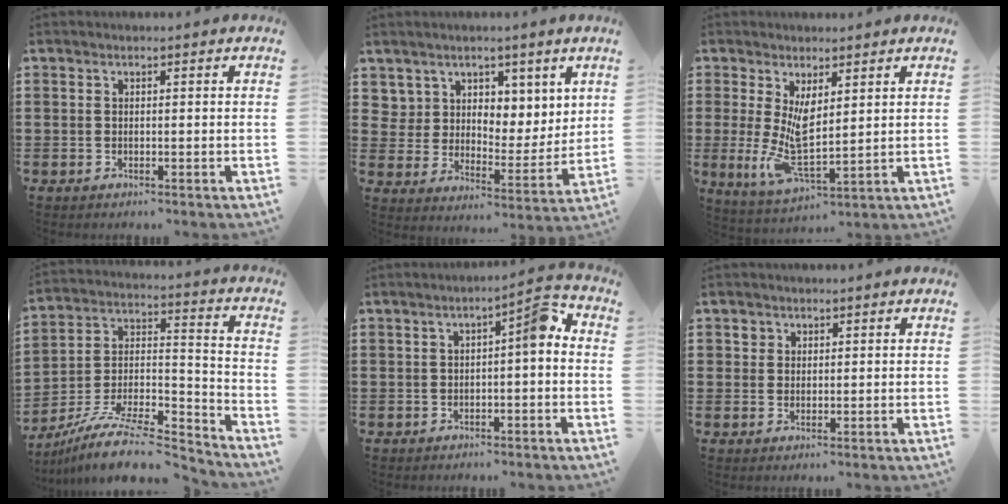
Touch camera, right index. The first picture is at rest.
{"total": 6.9, "force": [5.3, 4.4, 0.3], "torque": [-0.035, -0.022, 0.100]}
{"total": 6.4, "force": [1.8, 2.1, 5.8], "torque": [-0.126, -0.027, 0.028]}
{"total": 12.2, "force": [-10.0, 3.0, 6.4], "torque": [-0.112, 0.027, -0.191]}
{"total": 4.2, "force": [-0.1, 1.0, 4.0], "torque": [-0.056, 0.002, -0.014]}
{"total": 1.3, "force": [0.7, 1.1, 0.1], "torque": [-0.005, 0.004, 0.014]}